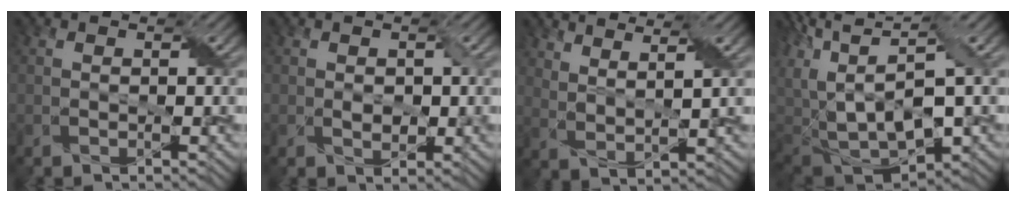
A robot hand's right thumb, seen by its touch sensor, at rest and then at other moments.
{"total": 1.8, "force": [0.0, 1.4, 1.1], "torque": [-0.024, -0.005, 0.005]}
{"total": 5.5, "force": [4.5, 1.1, 3.0], "torque": [-0.051, -0.005, 0.069]}
{"total": 15.4, "force": [0.8, 7.8, 13.3], "torque": [-0.287, -0.017, 0.069]}